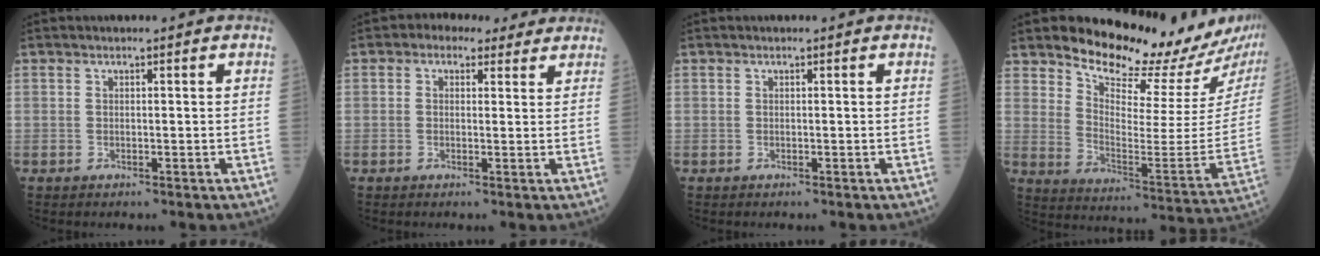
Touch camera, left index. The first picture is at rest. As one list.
[{"total": 4.5, "force": [3.1, 2.9, 1.6], "torque": [-0.021, 0.027, 0.043]}, {"total": 0.0}, {"total": 17.5, "force": [16.3, 3.2, 5.4], "torque": [-0.084, -0.091, 0.218]}]